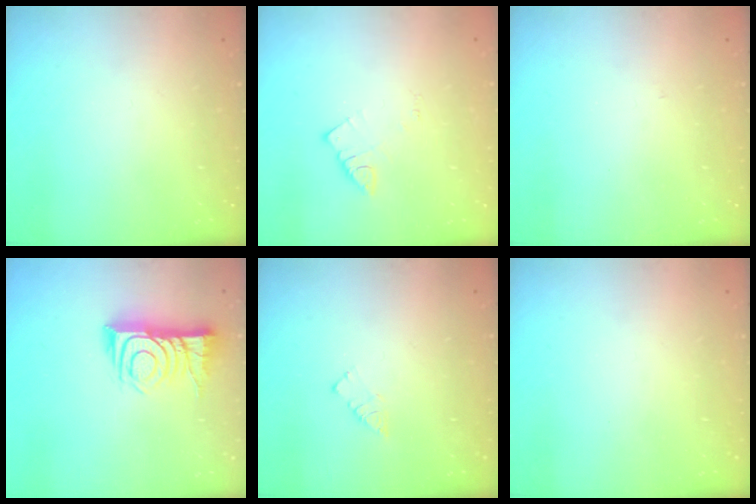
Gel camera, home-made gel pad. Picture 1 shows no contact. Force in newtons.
{"total": 2.6, "press": 2.6, "slide": 0.1}
{"total": 2.7, "press": 2.7, "slide": 0.3}
{"total": 11.9, "press": 11.9, "slide": 0.6}
{"total": 3.4, "press": 3.4, "slide": 0.2}
{"total": 0.0}